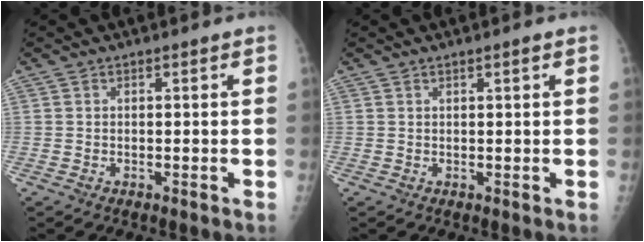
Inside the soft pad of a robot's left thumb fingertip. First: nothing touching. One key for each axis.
{"total": 0.8, "fx": 0.5, "fy": 0.1, "fz": 0.7, "tx": -0.009, "ty": -0.002, "tz": 0.009}